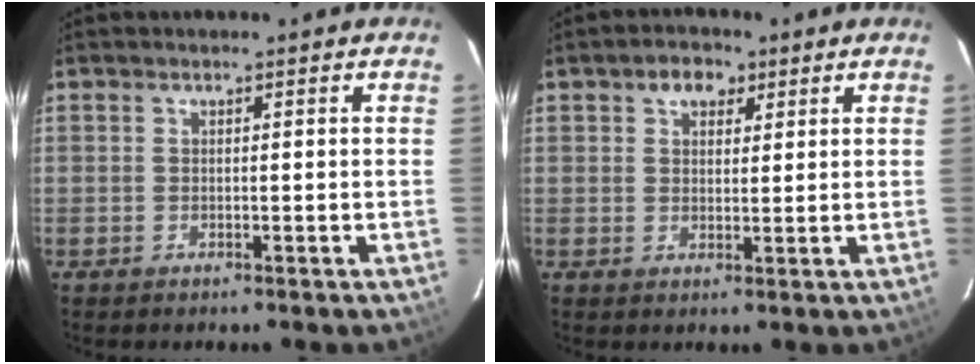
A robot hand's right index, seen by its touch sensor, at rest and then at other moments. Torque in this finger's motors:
{"motor_torque": [0.04, 0.05, 0.21, 0.03]}